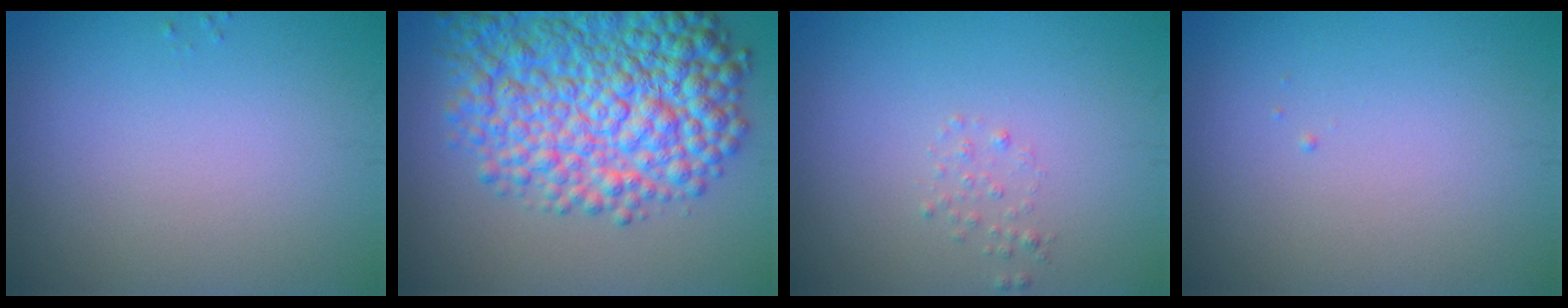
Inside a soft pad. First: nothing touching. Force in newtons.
{"total": 11.2, "press": 11.2, "slide": 0.3}
{"total": 0.8, "press": 0.8, "slide": 0.1}
{"total": 0.0}